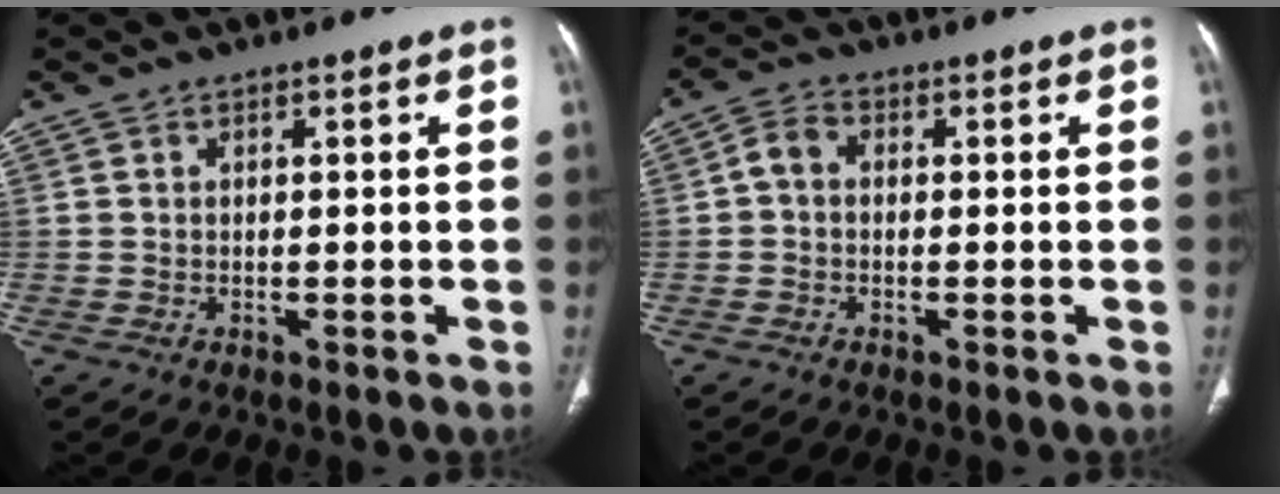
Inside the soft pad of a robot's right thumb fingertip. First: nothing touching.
{"total": 3.4, "force": [-0.1, 2.5, 2.3], "torque": [-0.039, 0.010, -0.012]}